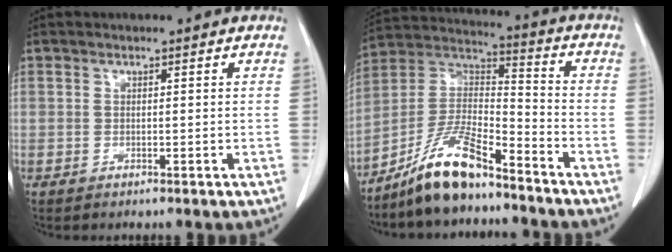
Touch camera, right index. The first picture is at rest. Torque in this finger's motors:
{"motor_torque": [0.99, -0.98, 0.39, 0.14]}